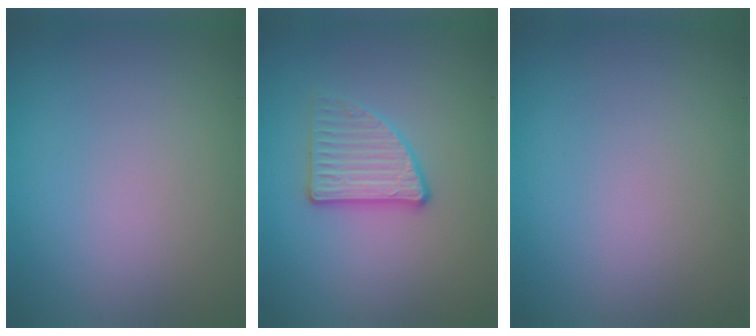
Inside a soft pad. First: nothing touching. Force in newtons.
{"total": 2.9, "press": 2.8, "slide": 0.7}
{"total": 0.0}